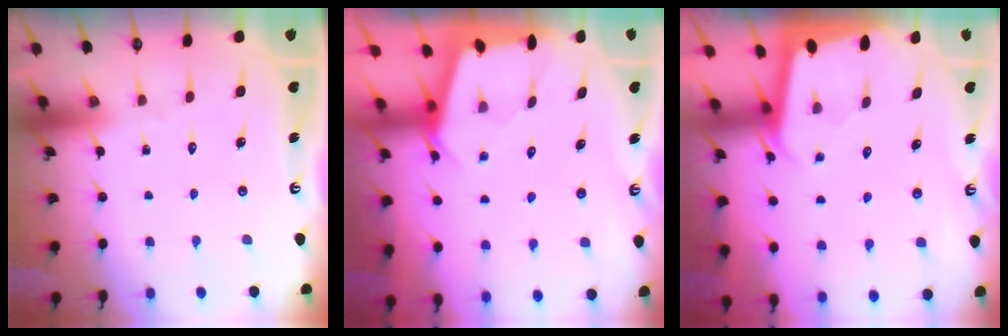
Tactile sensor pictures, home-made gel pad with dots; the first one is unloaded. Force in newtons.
{"total": 2.5, "press": 2.5, "slide": 0.3}
{"total": 2.0, "press": 2.0, "slide": 0.1}